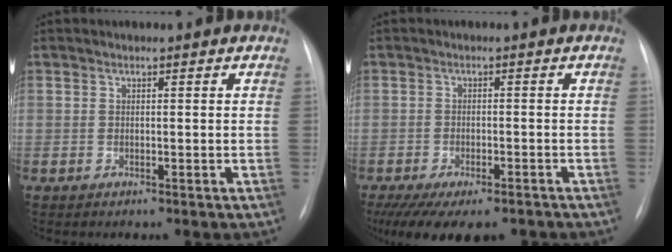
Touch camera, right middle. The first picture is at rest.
{"total": 12.9, "force": [-9.7, 4.8, 7.1], "torque": [-0.138, -0.018, -0.134]}